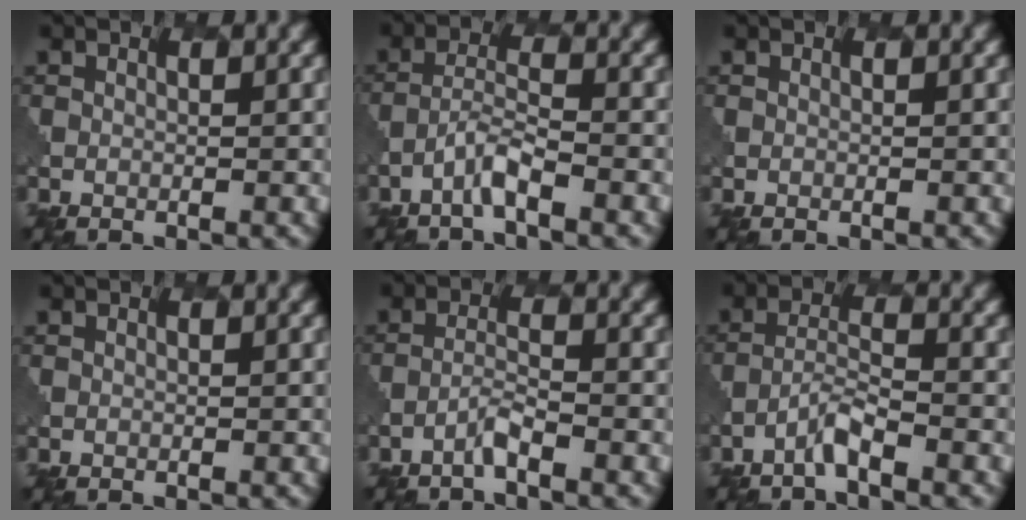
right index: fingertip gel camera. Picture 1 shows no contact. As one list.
[{"total": 2.2, "force": [-1.6, 0.2, 1.5], "torque": [-0.033, 0.008, -0.038]}, {"total": 0.0}, {"total": 0.0}, {"total": 1.4, "force": [-1.1, 0.0, 0.8], "torque": [-0.018, 0.006, -0.029]}, {"total": 2.0, "force": [-1.6, 0.1, 1.2], "torque": [-0.026, 0.007, -0.038]}]